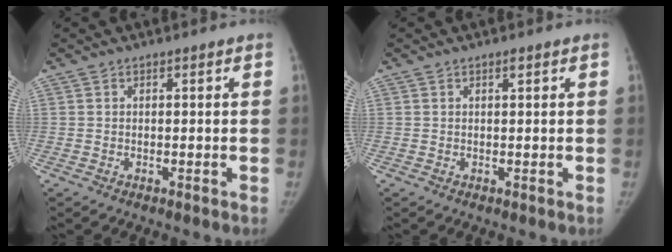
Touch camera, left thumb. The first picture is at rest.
{"total": 0.7, "force": [0.4, 0.2, 0.5], "torque": [-0.008, -0.001, 0.006]}